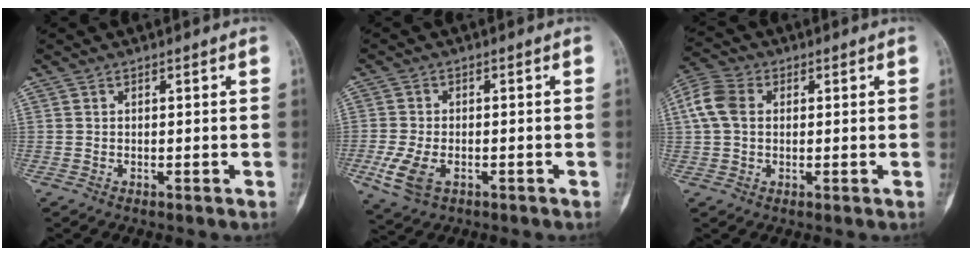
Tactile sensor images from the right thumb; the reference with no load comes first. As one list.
[{"total": 6.8, "force": [-2.4, 4.0, 5.0], "torque": [-0.114, 0.000, -0.038]}, {"total": 7.5, "force": [1.2, 5.5, 5.0], "torque": [-0.110, 0.020, 0.017]}]